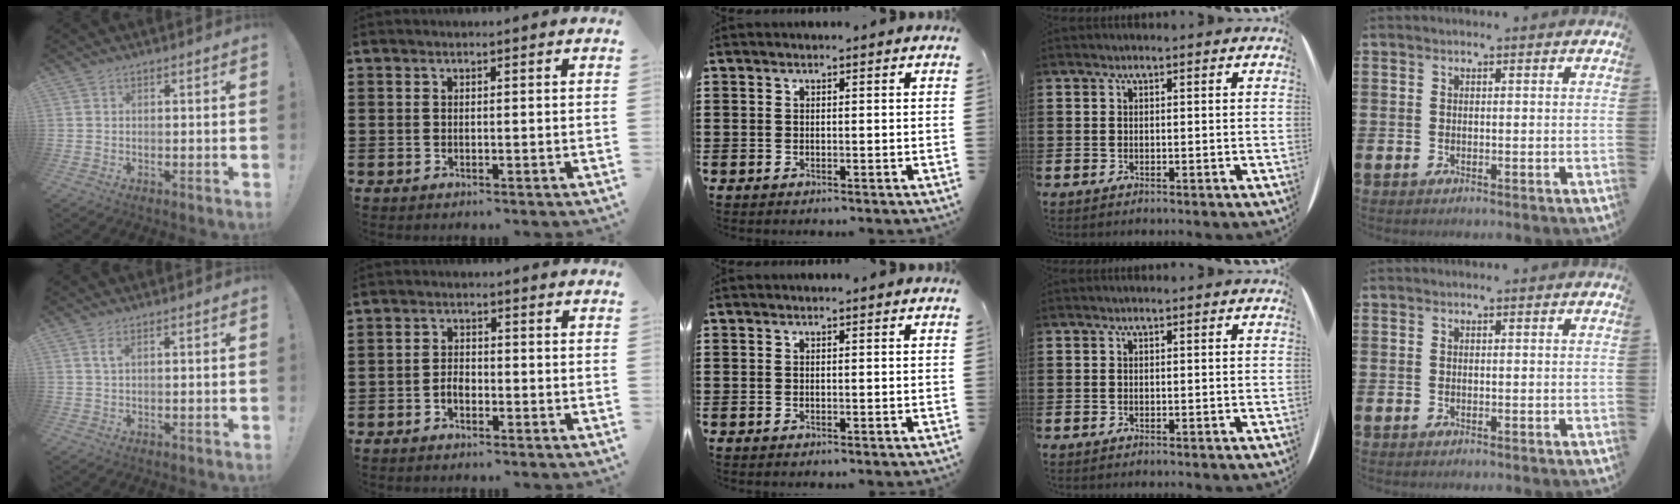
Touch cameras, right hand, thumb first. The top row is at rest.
{"thumb": {"total": 2.0, "force": [0.8, 0.3, 1.7], "torque": [-0.030, 0.000, 0.012]}, "index": {"total": 2.1, "force": [-1.1, 1.2, 1.3], "torque": [-0.028, 0.003, -0.022]}}